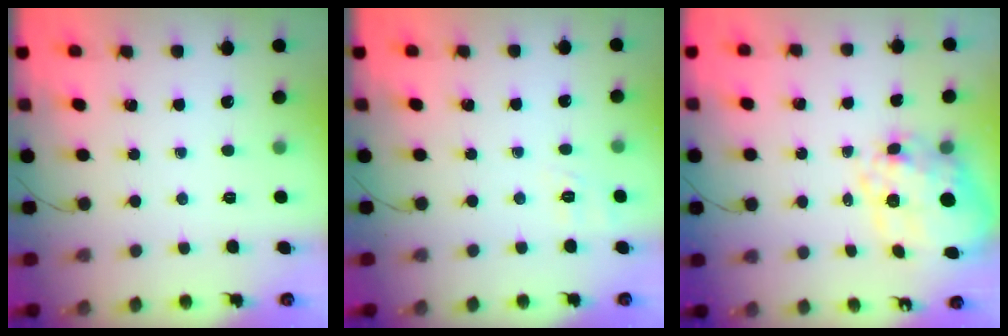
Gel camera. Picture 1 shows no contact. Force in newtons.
{"total": 2.1, "press": 0.8, "slide": 1.9}
{"total": 13.9, "press": 13.6, "slide": 3.0}